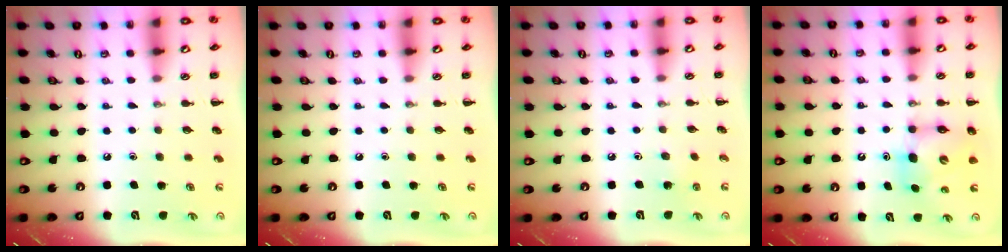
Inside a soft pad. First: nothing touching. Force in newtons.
{"total": 0.0}
{"total": 1.7, "press": 1.5, "slide": 0.7}
{"total": 7.0, "press": 7.0, "slide": 0.8}